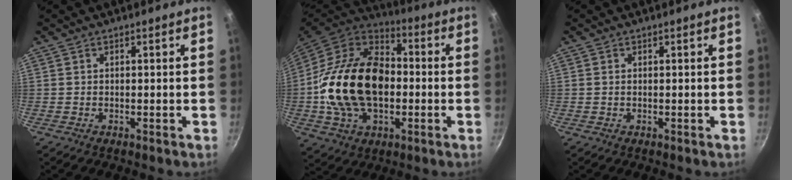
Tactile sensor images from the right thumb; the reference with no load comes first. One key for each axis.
{"total": 25.2, "fx": -1.5, "fy": 16.9, "fz": 18.6, "tx": -0.311, "ty": 0.037, "tz": -0.031}
{"total": 0.5, "fx": 0.1, "fy": 0.3, "fz": 0.4, "tx": -0.008, "ty": 0.001, "tz": 0.002}